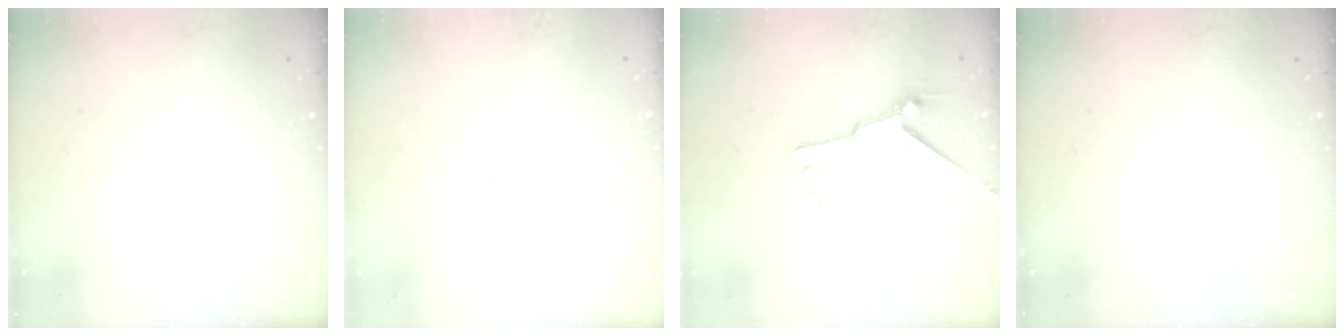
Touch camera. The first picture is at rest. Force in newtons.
{"total": 1.6, "press": 1.5, "slide": 0.6}
{"total": 7.3, "press": 7.2, "slide": 1.0}
{"total": 0.0}